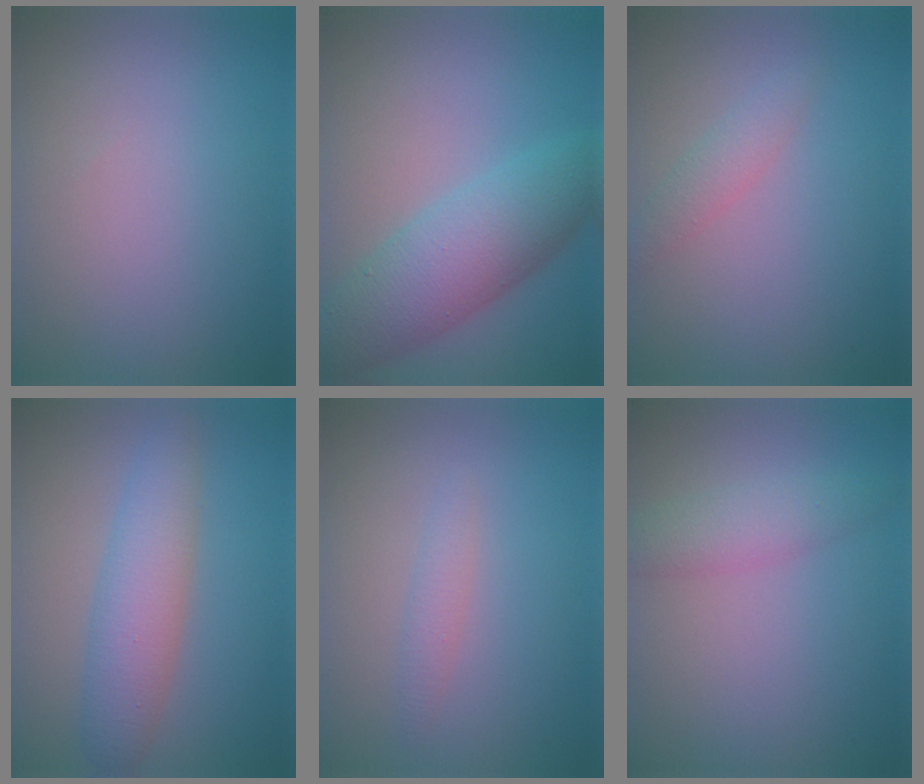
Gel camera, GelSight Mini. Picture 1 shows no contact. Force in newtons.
{"total": 7.4, "press": 7.4, "slide": 0.2}
{"total": 1.6, "press": 1.6, "slide": 0.1}
{"total": 4.6, "press": 4.6, "slide": 0.1}
{"total": 1.2, "press": 1.2, "slide": 0.0}
{"total": 2.7, "press": 2.7, "slide": 0.0}